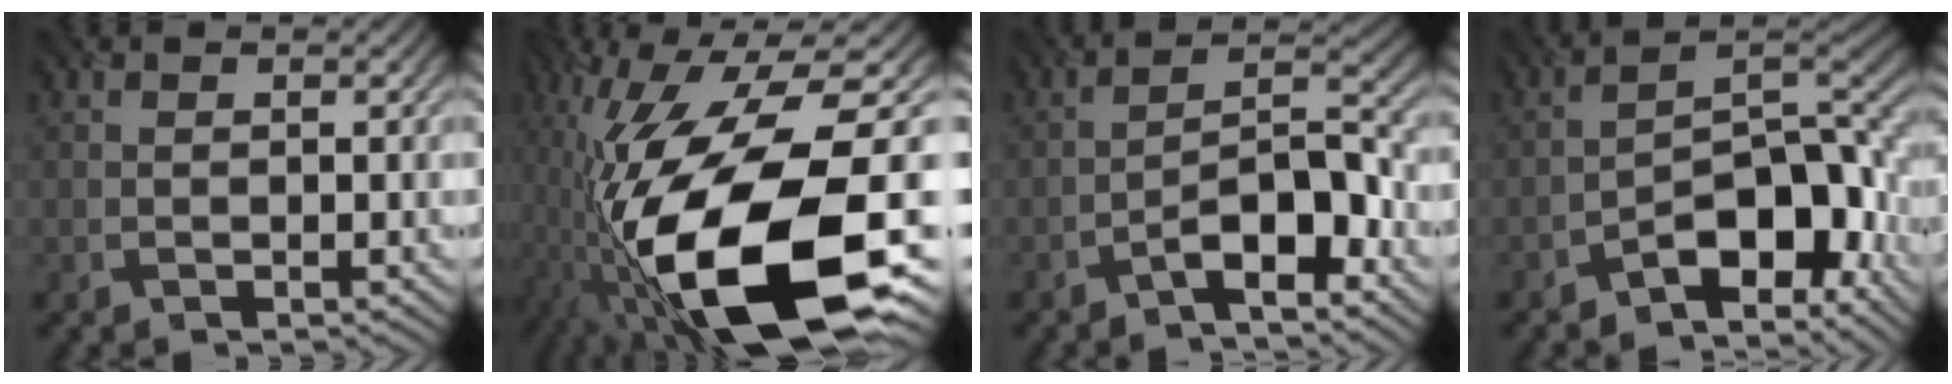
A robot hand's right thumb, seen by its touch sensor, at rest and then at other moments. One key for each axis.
{"total": 19.2, "fx": -7.6, "fy": 6.3, "fz": 16.4, "tx": -0.324, "ty": -0.017, "tz": -0.130}
{"total": 7.0, "fx": -4.6, "fy": 1.9, "fz": 5.0, "tx": -0.076, "ty": 0.021, "tz": -0.088}
{"total": 9.8, "fx": -6.3, "fy": 3.9, "fz": 6.5, "tx": -0.085, "ty": 0.007, "tz": -0.126}